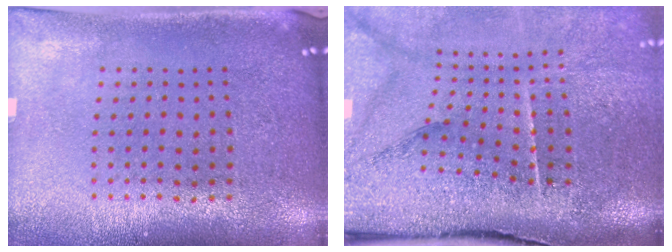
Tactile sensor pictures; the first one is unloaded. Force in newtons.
{"total": 4.9, "press": 3.8, "slide": 3.1}